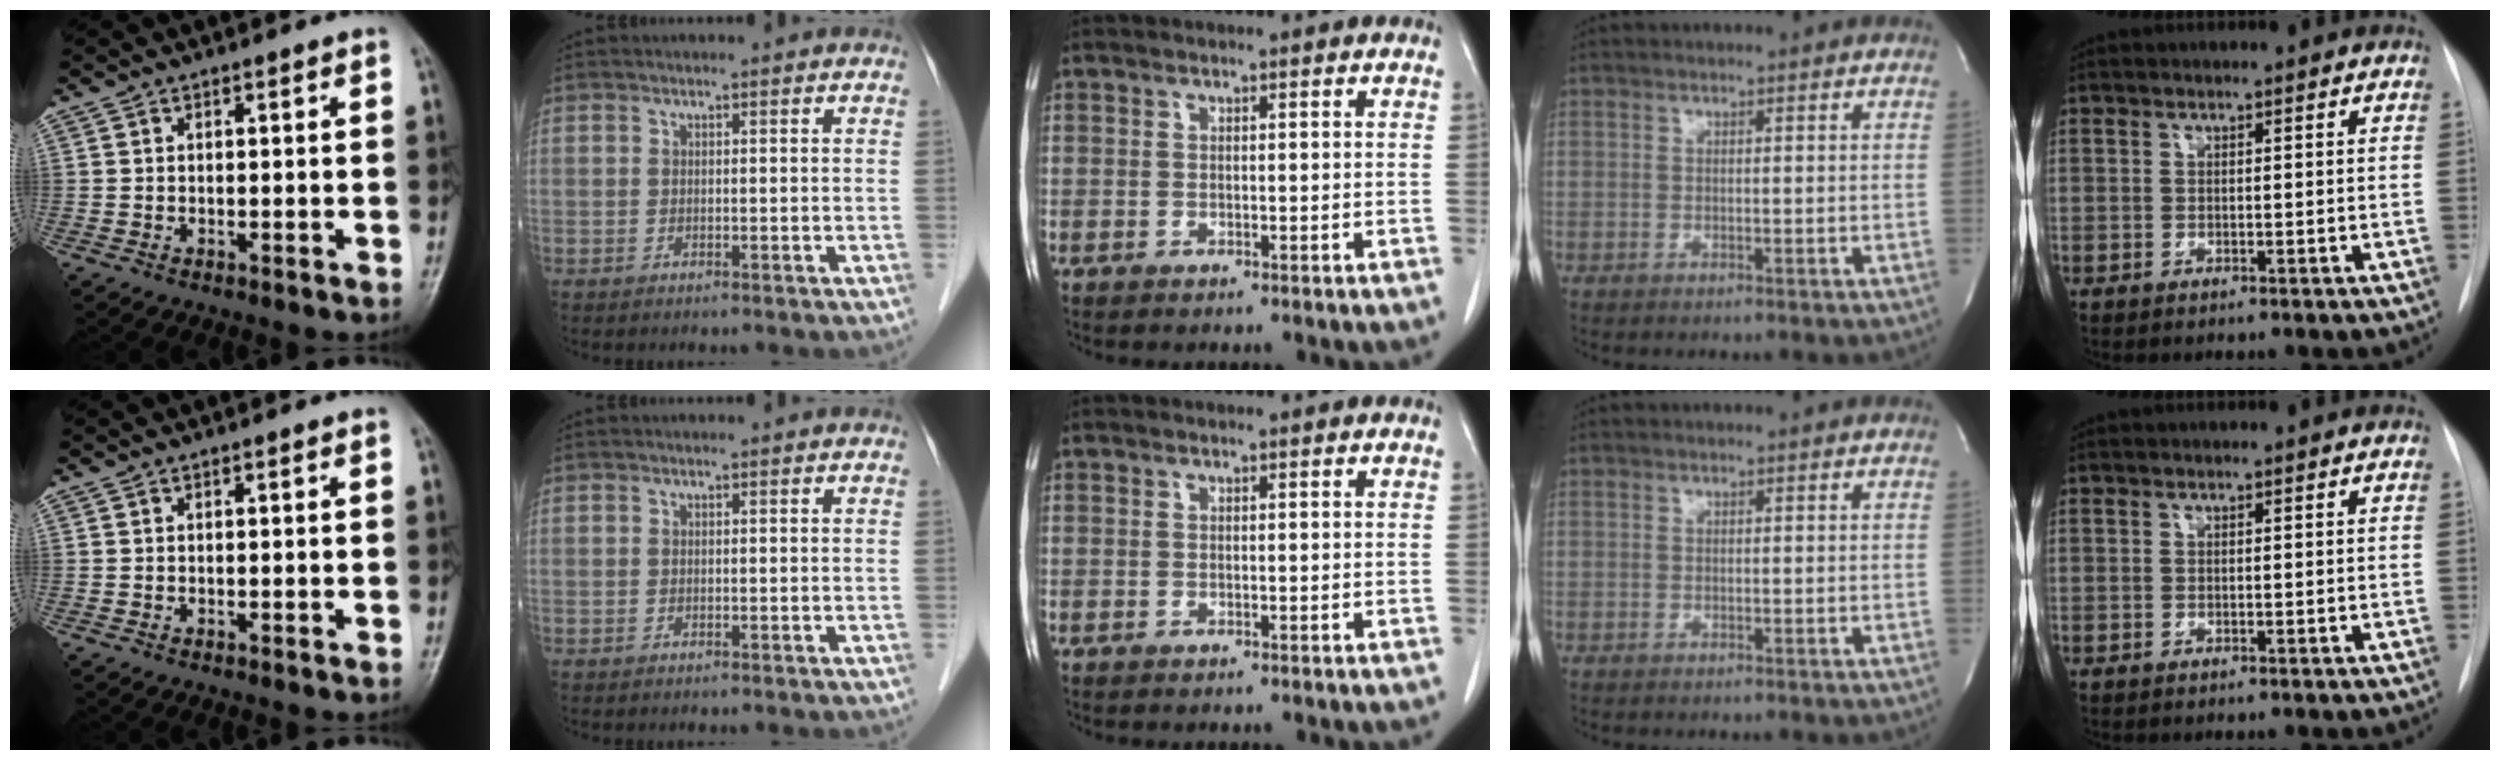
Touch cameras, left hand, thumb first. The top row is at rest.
{}